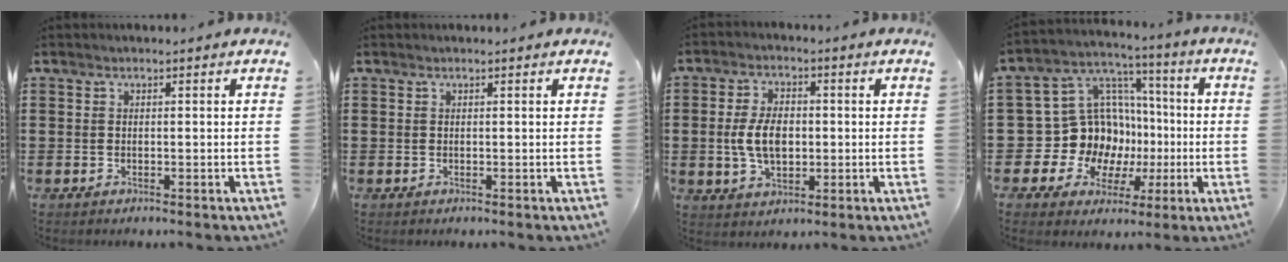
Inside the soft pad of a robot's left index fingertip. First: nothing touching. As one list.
[{"total": 0.0}, {"total": 6.9, "force": [-0.2, 4.0, 5.7], "torque": [-0.121, 0.001, -0.012]}, {"total": 13.4, "force": [-1.5, 12.5, 4.6], "torque": [-0.131, -0.015, -0.009]}]